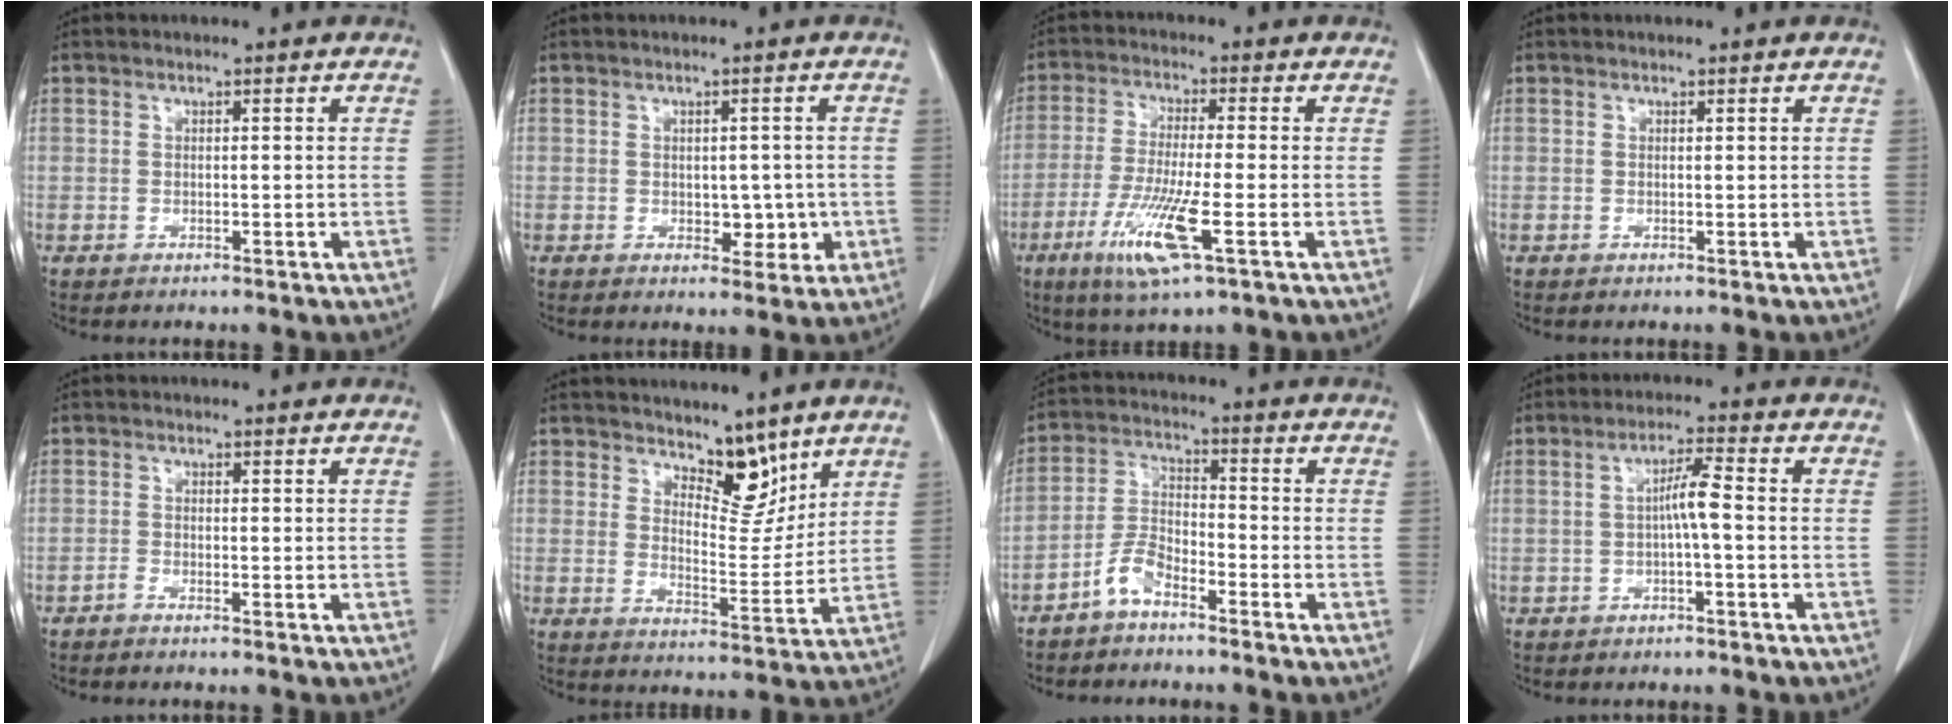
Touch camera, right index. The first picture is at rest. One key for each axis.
{"total": 4.0, "fx": -0.5, "fy": 2.6, "fz": 3.0, "tx": -0.029, "ty": 0.003, "tz": 0.001}
{"total": 10.2, "fx": -4.2, "fy": 0.6, "fz": 9.3, "tx": -0.188, "ty": -0.025, "tz": -0.077}
{"total": 0.0}
{"total": 0.8, "fx": -0.7, "fy": -0.1, "fz": 0.3, "tx": -0.005, "ty": 0.001, "tz": -0.016}
{"total": 7.0, "fx": 5.5, "fy": 2.7, "fz": 3.4, "tx": -0.042, "ty": -0.008, "tz": 0.095}
{"total": 4.9, "fx": -3.7, "fy": 1.6, "fz": 2.8, "tx": -0.066, "ty": 0.006, "tz": -0.077}
{"total": 3.8, "fx": -0.4, "fy": 0.0, "fz": 3.8, "tx": -0.068, "ty": 0.009, "tz": -0.005}